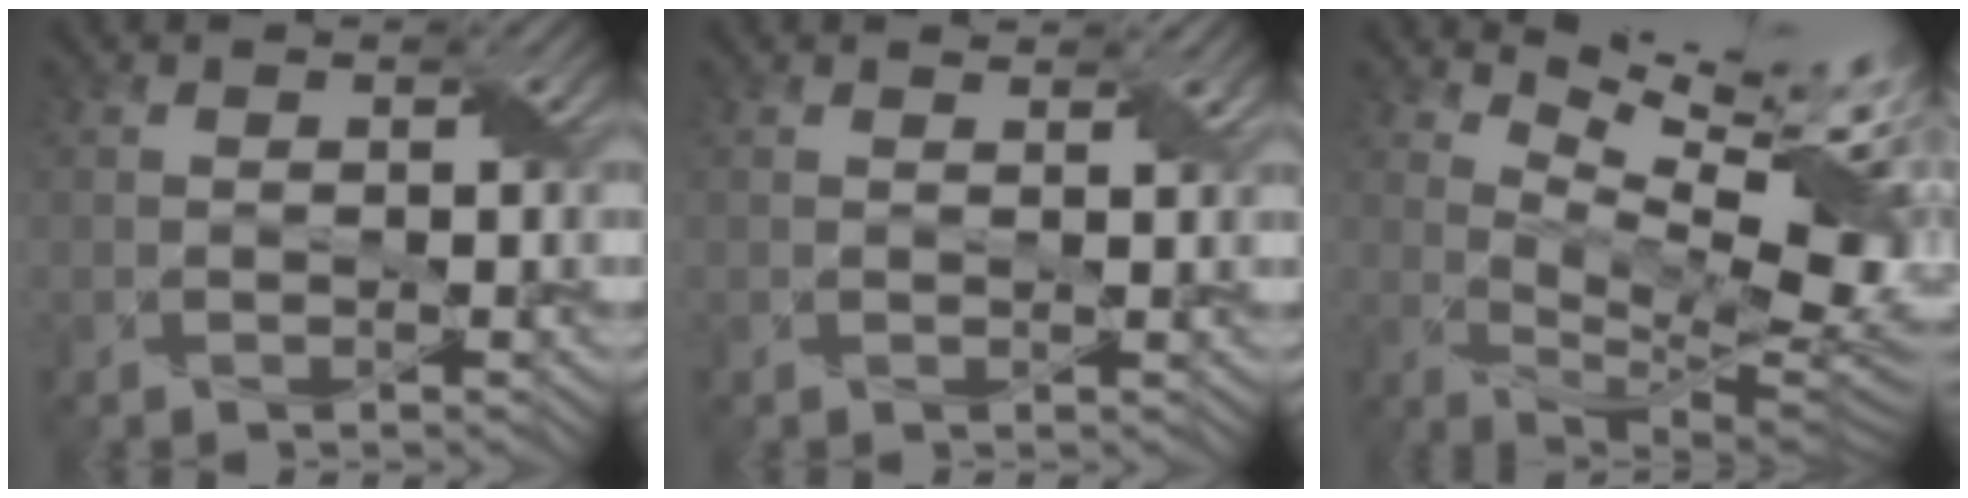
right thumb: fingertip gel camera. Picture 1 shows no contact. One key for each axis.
{"total": 1.4, "fx": 1.2, "fy": 0.3, "fz": 0.6, "tx": -0.017, "ty": 0.002, "tz": 0.020}
{"total": 14.1, "fx": 7.6, "fy": 3.6, "fz": 11.3, "tx": -0.200, "ty": 0.003, "tz": 0.120}